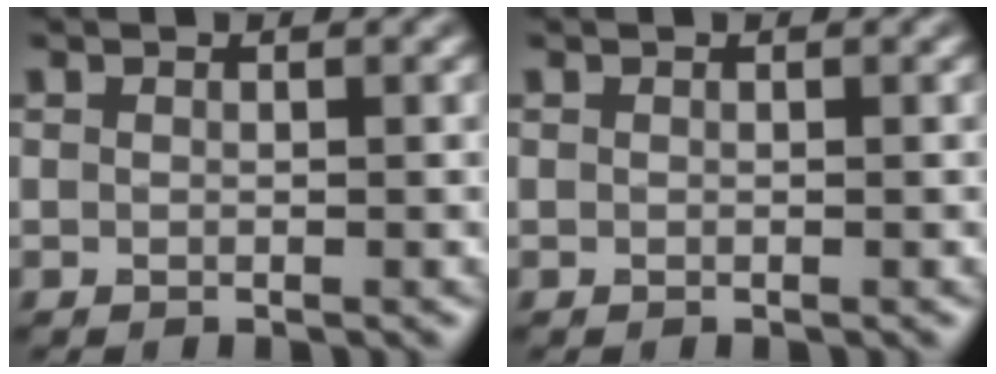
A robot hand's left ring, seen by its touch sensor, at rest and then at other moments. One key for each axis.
{"total": 0.0}